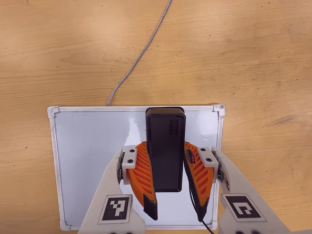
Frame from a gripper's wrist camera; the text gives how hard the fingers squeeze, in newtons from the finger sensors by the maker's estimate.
{"total": 8.4, "left": 6.9, "right": 10.0}